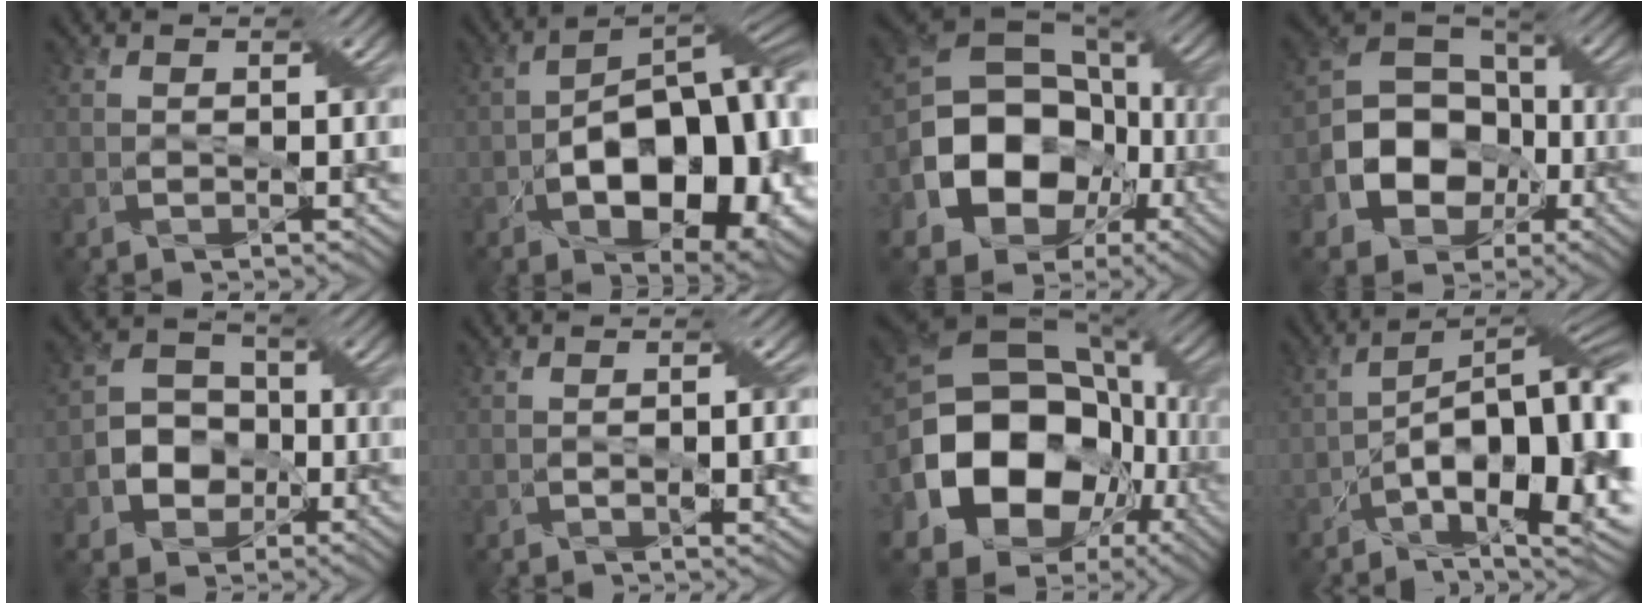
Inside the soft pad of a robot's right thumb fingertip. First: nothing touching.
{"total": 17.5, "force": [-4.0, 9.8, 13.9], "torque": [-0.175, -0.009, -0.058]}
{"total": 18.1, "force": [-4.7, 14.1, 10.3], "torque": [-0.198, -0.033, -0.094]}
{"total": 12.6, "force": [-3.8, 9.8, 7.0], "torque": [-0.137, -0.024, -0.087]}
{"total": 7.0, "force": [-2.1, 5.8, 3.2], "torque": [-0.063, 0.001, -0.057]}
{"total": 4.0, "force": [-0.7, 1.3, 3.7], "torque": [-0.059, -0.001, -0.011]}
{"total": 20.2, "force": [-3.5, 15.3, 12.8], "torque": [-0.274, -0.018, -0.054]}
{"total": 16.6, "force": [-4.5, 7.1, 14.3], "torque": [-0.203, -0.016, -0.063]}